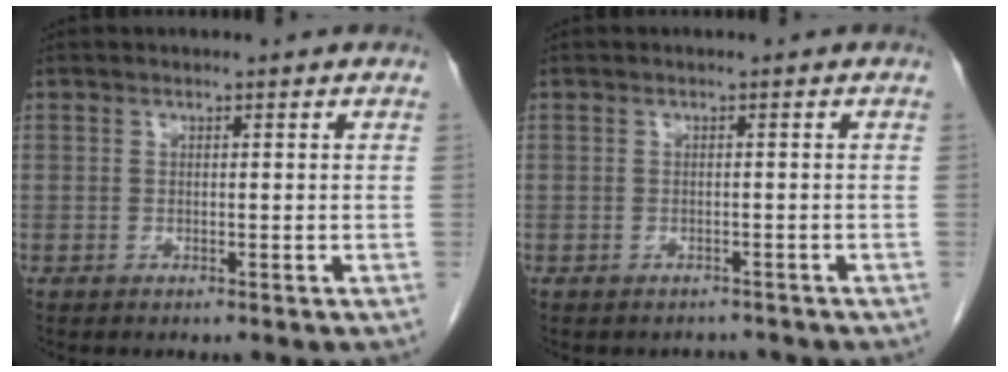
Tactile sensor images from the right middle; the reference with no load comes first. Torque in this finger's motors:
{"motor_torque": [0.06, 0.03, -0.04, 0.00]}